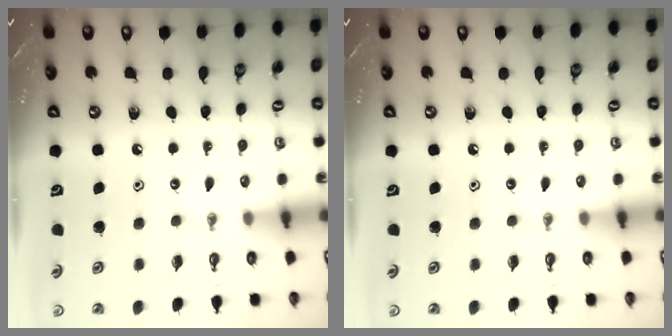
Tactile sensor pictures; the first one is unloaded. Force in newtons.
{"total": 0.0}